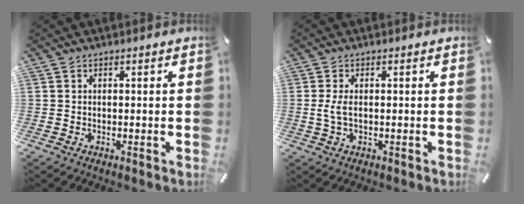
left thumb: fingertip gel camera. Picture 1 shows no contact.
{"total": 3.4, "force": [-0.1, 1.6, 3.0], "torque": [-0.070, -0.003, -0.006]}